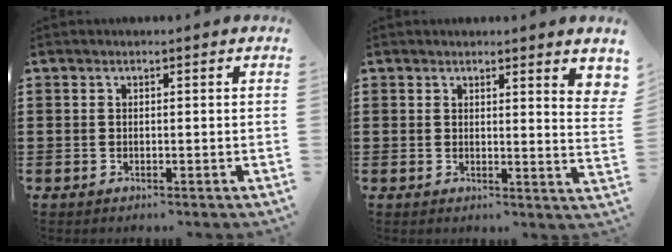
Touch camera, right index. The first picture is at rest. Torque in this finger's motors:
{"motor_torque": [-0.04, 0.32, 0.20, 0.00]}